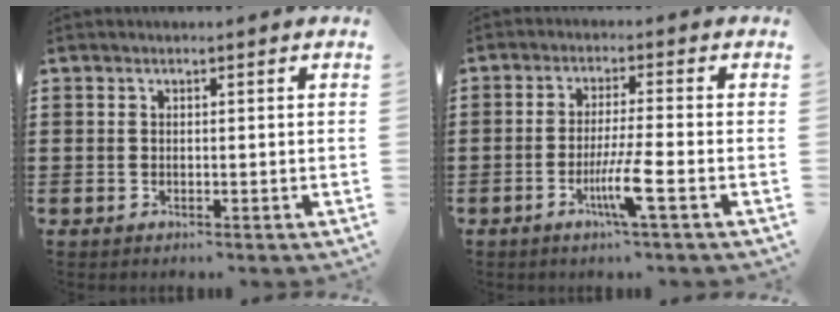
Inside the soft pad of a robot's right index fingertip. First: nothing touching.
{"total": 6.1, "force": [-2.5, -0.4, 5.6], "torque": [-0.105, -0.019, -0.046]}